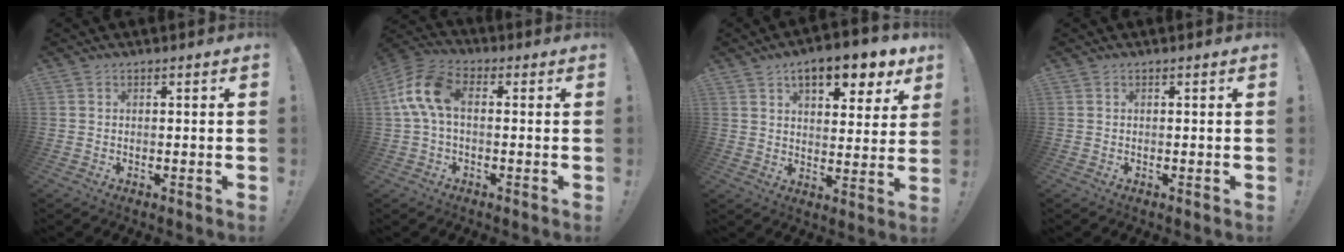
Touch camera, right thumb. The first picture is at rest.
{"total": 10.8, "force": [0.7, 6.0, 9.0], "torque": [-0.187, 0.014, 0.019]}
{"total": 11.2, "force": [6.9, 4.4, 7.6], "torque": [-0.106, -0.036, 0.116]}
{"total": 0.0}